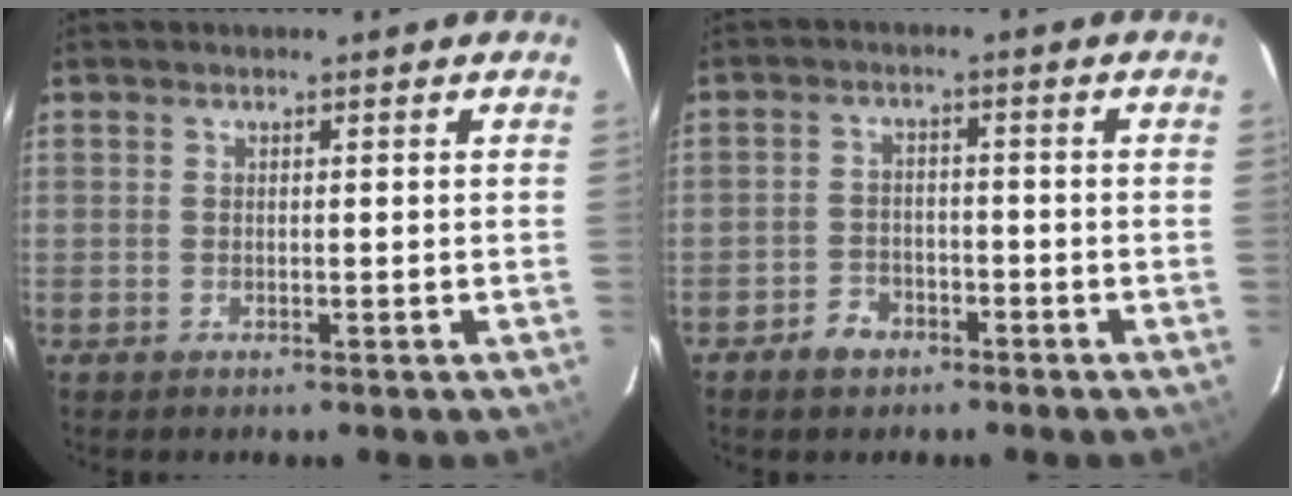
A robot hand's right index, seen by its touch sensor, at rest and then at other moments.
{"total": 4.3, "force": [-3.0, 2.9, 1.1], "torque": [-0.035, 0.010, -0.051]}